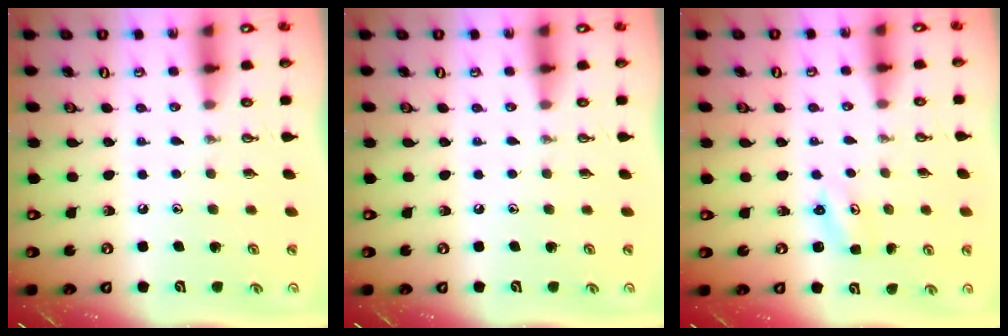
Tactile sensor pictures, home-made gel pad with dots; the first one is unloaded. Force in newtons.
{"total": 0.0}
{"total": 2.3, "press": 2.3, "slide": 0.2}